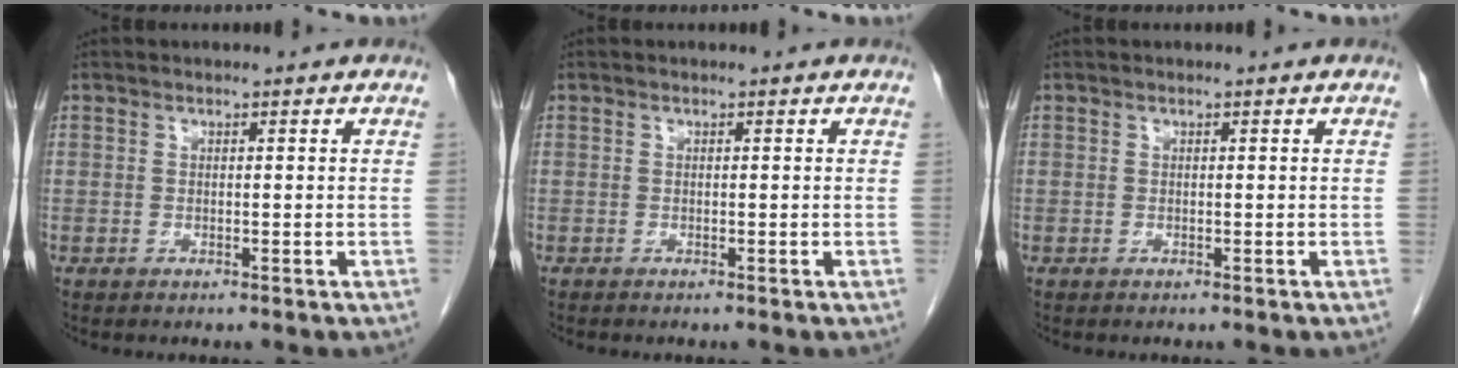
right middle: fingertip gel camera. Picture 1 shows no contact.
{"total": 0.0}
{"total": 0.0}